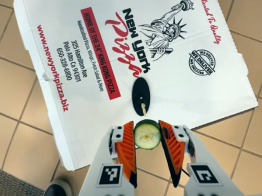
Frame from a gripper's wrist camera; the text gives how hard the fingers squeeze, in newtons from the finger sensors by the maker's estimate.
{"total": 8.1, "left": 8.4, "right": 7.8}